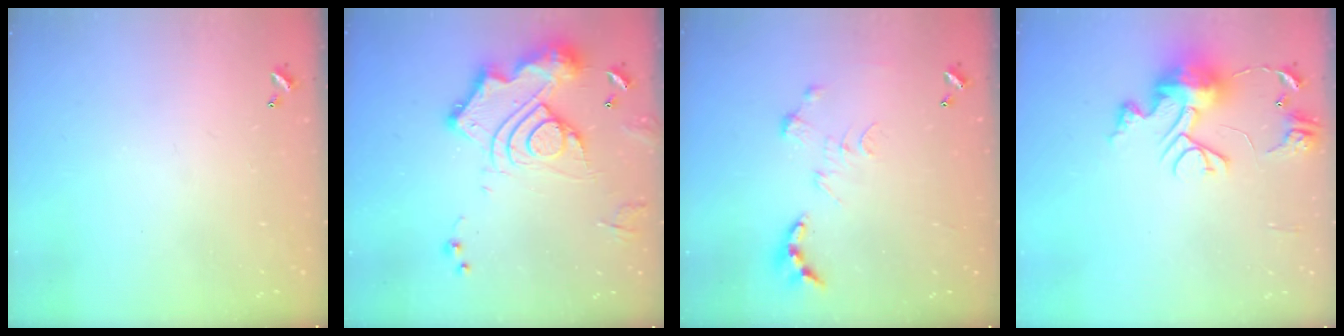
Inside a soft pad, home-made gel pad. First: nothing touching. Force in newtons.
{"total": 17.0, "press": 16.9, "slide": 1.8}
{"total": 0.0}
{"total": 13.1, "press": 13.1, "slide": 0.9}